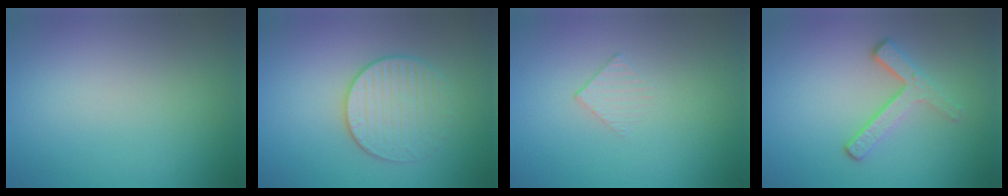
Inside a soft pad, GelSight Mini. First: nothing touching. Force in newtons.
{"total": 3.2, "press": 3.0, "slide": 1.1}
{"total": 1.2, "press": 0.4, "slide": 1.2}
{"total": 3.2, "press": 2.3, "slide": 2.2}